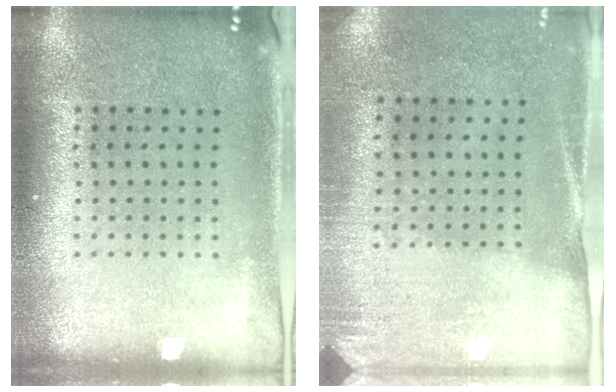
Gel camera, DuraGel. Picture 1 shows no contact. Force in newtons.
{"total": 2.7, "press": 2.4, "slide": 1.3}